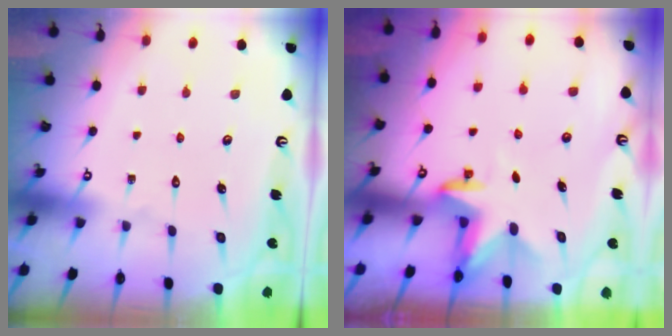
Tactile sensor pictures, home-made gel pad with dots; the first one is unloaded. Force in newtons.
{"total": 3.3, "press": 3.2, "slide": 0.7}